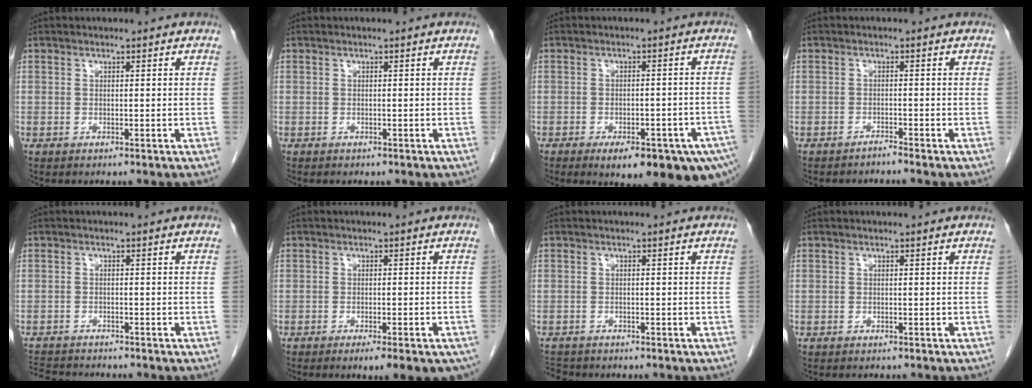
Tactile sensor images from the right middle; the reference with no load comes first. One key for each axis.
{"total": 1.0, "fx": -0.7, "fy": 0.5, "fz": 0.4, "tx": -0.011, "ty": 0.000, "tz": -0.006}
{"total": 16.0, "fx": -10.1, "fy": 5.1, "fz": 11.3, "tx": -0.102, "ty": -0.003, "tz": -0.122}
{"total": 1.1, "fx": -1.0, "fy": -0.4, "fz": -0.1, "tx": 0.006, "ty": -0.002, "tz": -0.017}
{"total": 7.3, "fx": -6.9, "fy": 1.2, "fz": 2.0, "tx": -0.033, "ty": -0.004, "tz": -0.107}
{"total": 9.3, "fx": -6.7, "fy": 1.9, "fz": 6.2, "tx": -0.054, "ty": -0.005, "tz": -0.086}
{"total": 3.7, "fx": -3.4, "fy": 1.3, "fz": 0.7, "tx": -0.012, "ty": -0.008, "tz": -0.054}
{"total": 1.6, "fx": -1.4, "fy": 0.6, "fz": 0.5, "tx": -0.009, "ty": -0.003, "tz": -0.017}